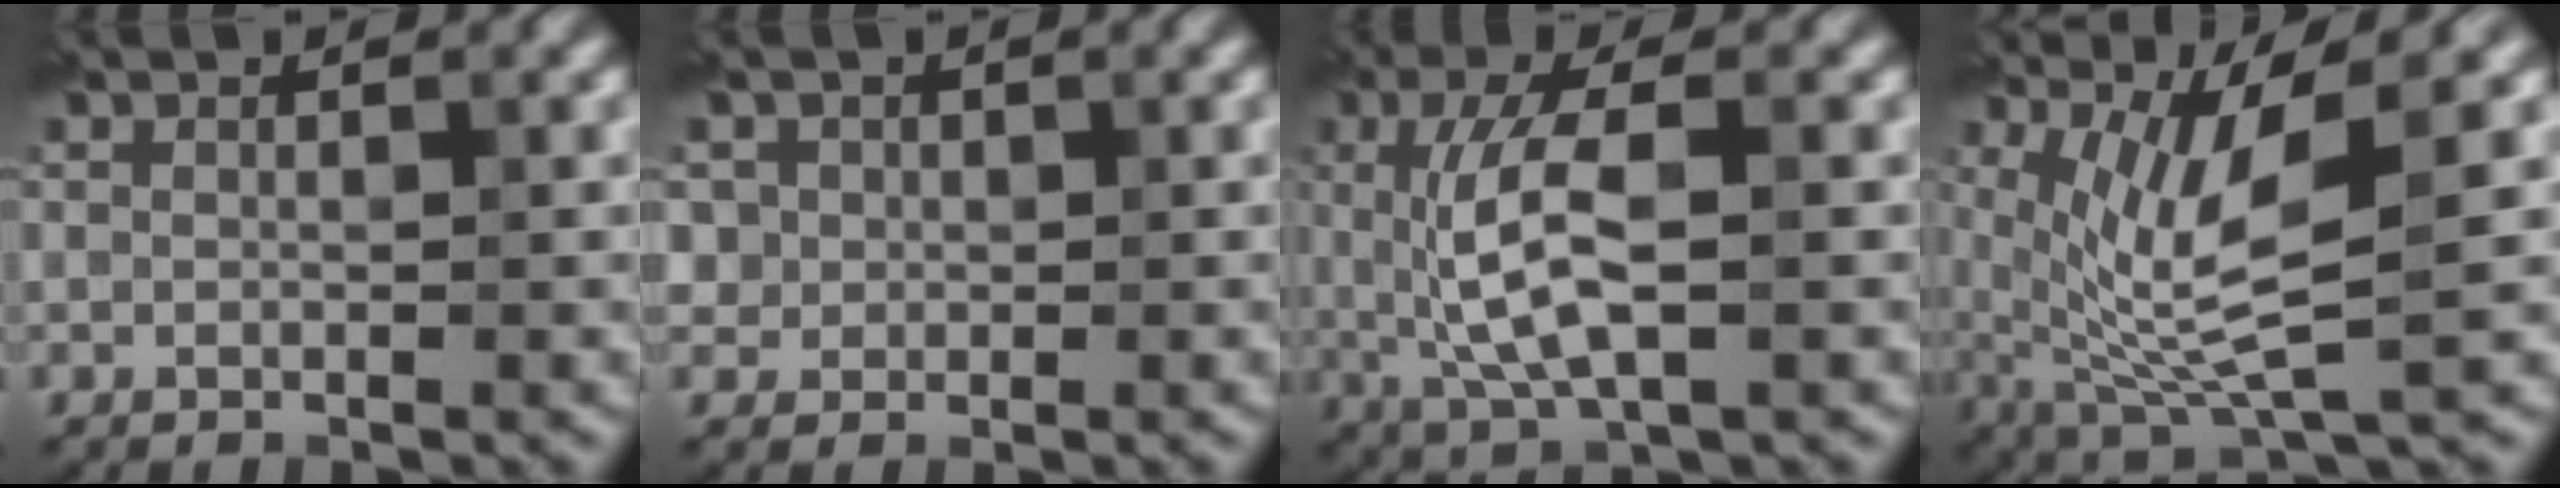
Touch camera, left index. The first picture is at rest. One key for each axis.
{"total": 3.0, "fx": 1.1, "fy": 2.7, "fz": 0.6, "tx": -0.006, "ty": 0.008, "tz": 0.019}
{"total": 6.6, "fx": 0.2, "fy": 2.3, "fz": 6.2, "tx": -0.125, "ty": -0.002, "tz": 0.003}
{"total": 7.3, "fx": 1.1, "fy": 1.8, "fz": 6.9, "tx": -0.141, "ty": -0.015, "tz": 0.029}